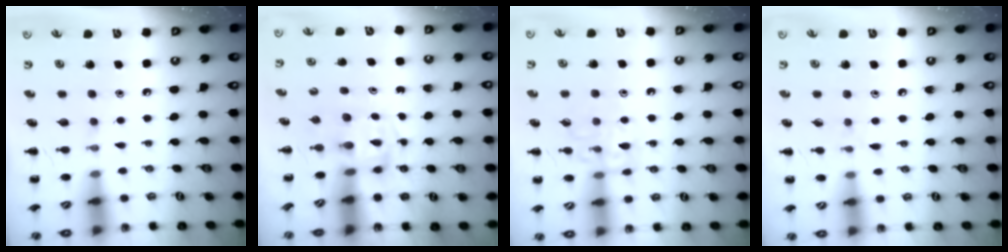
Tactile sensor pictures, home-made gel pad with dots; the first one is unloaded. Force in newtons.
{"total": 2.9, "press": 2.9, "slide": 0.2}
{"total": 11.2, "press": 11.2, "slide": 0.7}
{"total": 3.7, "press": 3.3, "slide": 1.7}